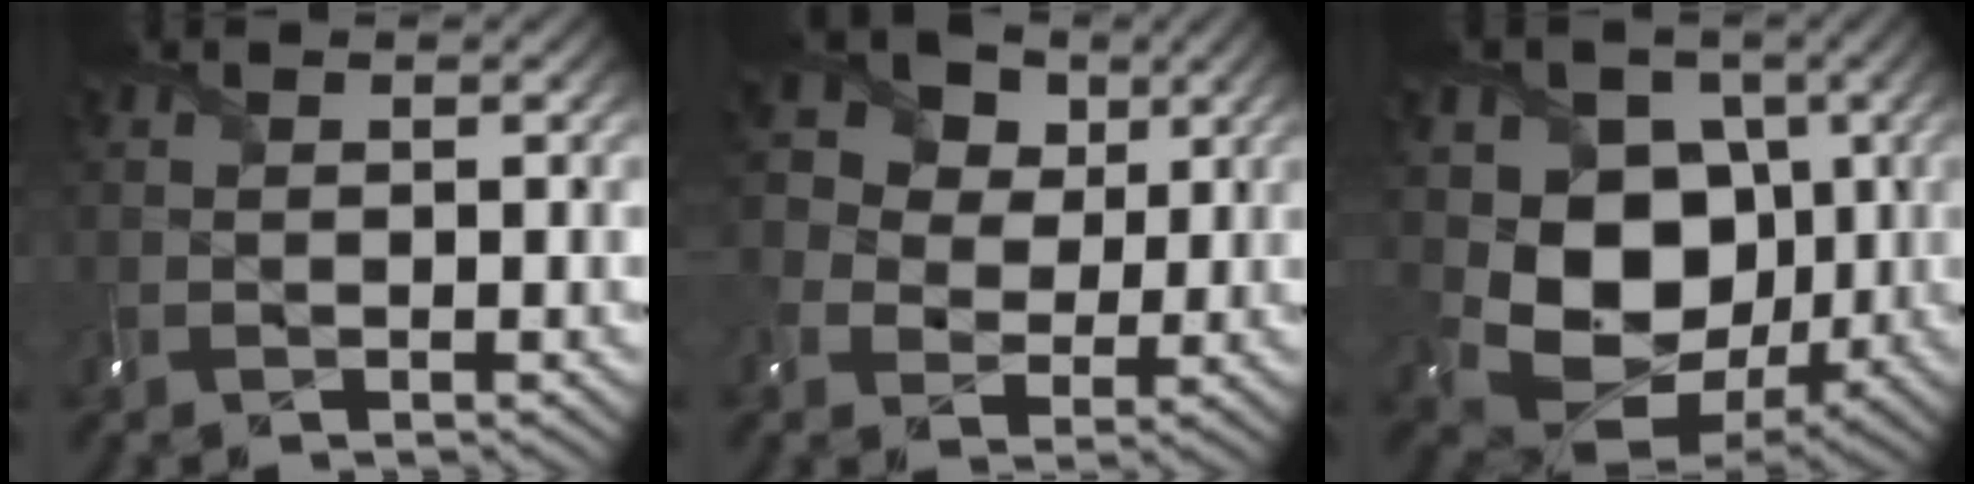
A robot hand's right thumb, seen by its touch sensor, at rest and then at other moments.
{"total": 9.6, "force": [2.9, 8.2, 4.1], "torque": [-0.123, 0.027, 0.039]}
{"total": 12.7, "force": [0.9, 10.5, 7.1], "torque": [-0.144, -0.019, 0.009]}